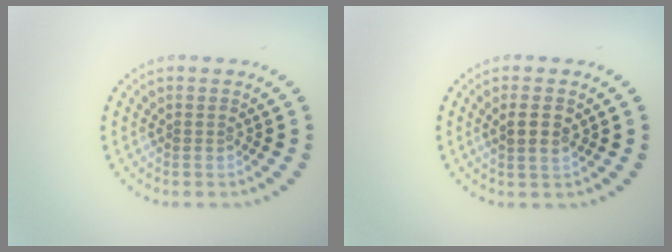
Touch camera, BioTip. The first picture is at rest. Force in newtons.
{"total": 2.4, "press": 2.3, "slide": 0.9}